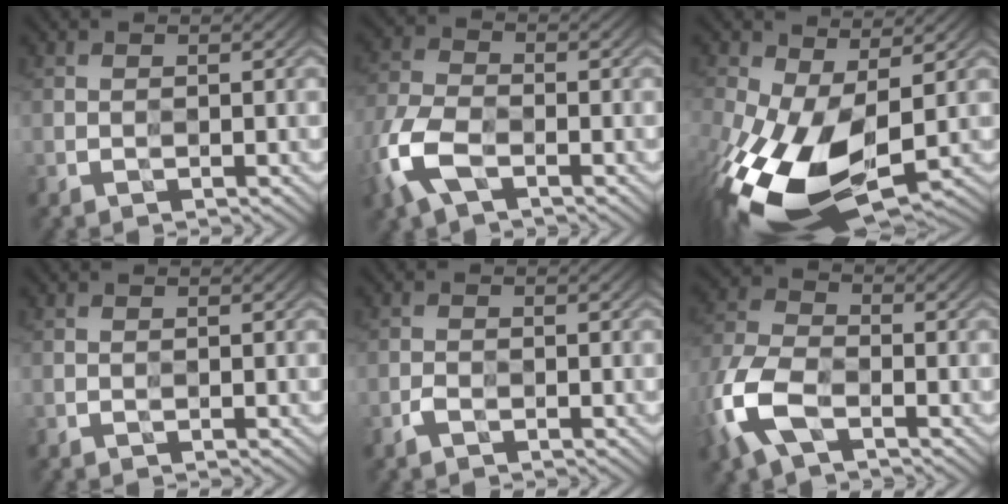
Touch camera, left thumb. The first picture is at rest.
{"total": 7.7, "force": [-3.8, 4.3, 5.2], "torque": [-0.133, -0.009, -0.083]}
{"total": 14.6, "force": [-3.0, 8.3, 11.7], "torque": [-0.277, -0.035, -0.045]}
{"total": 0.0}
{"total": 1.0, "force": [-0.9, 0.3, 0.0], "torque": [0.002, -0.002, -0.018]}
{"total": 9.9, "force": [-4.6, 5.6, 6.7], "torque": [-0.176, -0.009, -0.099]}